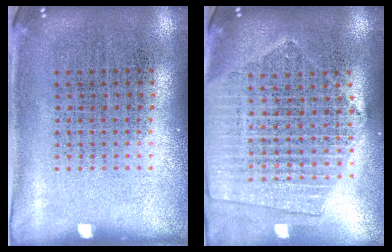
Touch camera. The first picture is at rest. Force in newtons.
{"total": 2.0, "press": 1.9, "slide": 0.9}